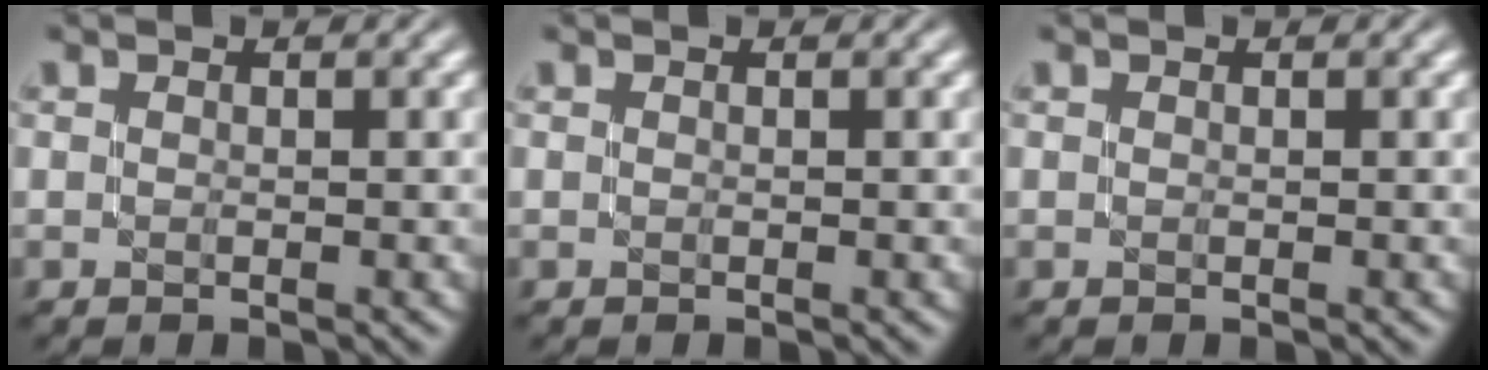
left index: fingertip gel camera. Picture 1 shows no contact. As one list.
[{"total": 0.0}, {"total": 0.0}]